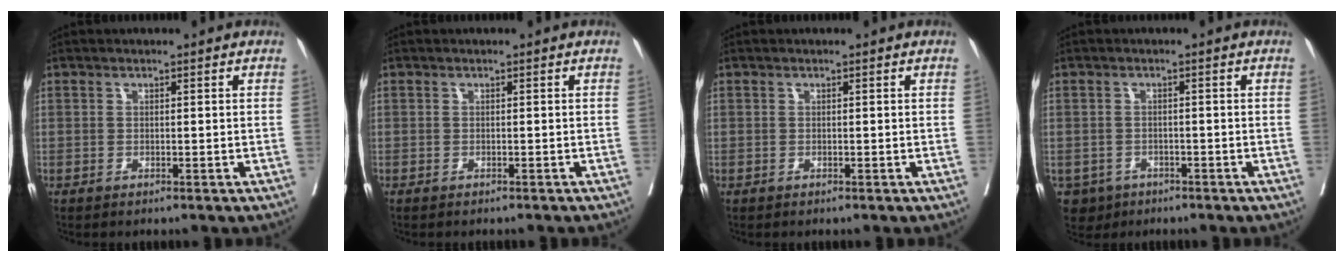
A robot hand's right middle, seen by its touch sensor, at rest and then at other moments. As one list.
[{"total": 1.9, "force": [-1.8, 0.2, 0.6], "torque": [-0.009, 0.000, -0.022]}, {"total": 0.0}, {"total": 3.8, "force": [-2.3, 3.1, 0.4], "torque": [-0.006, 0.005, -0.033]}]